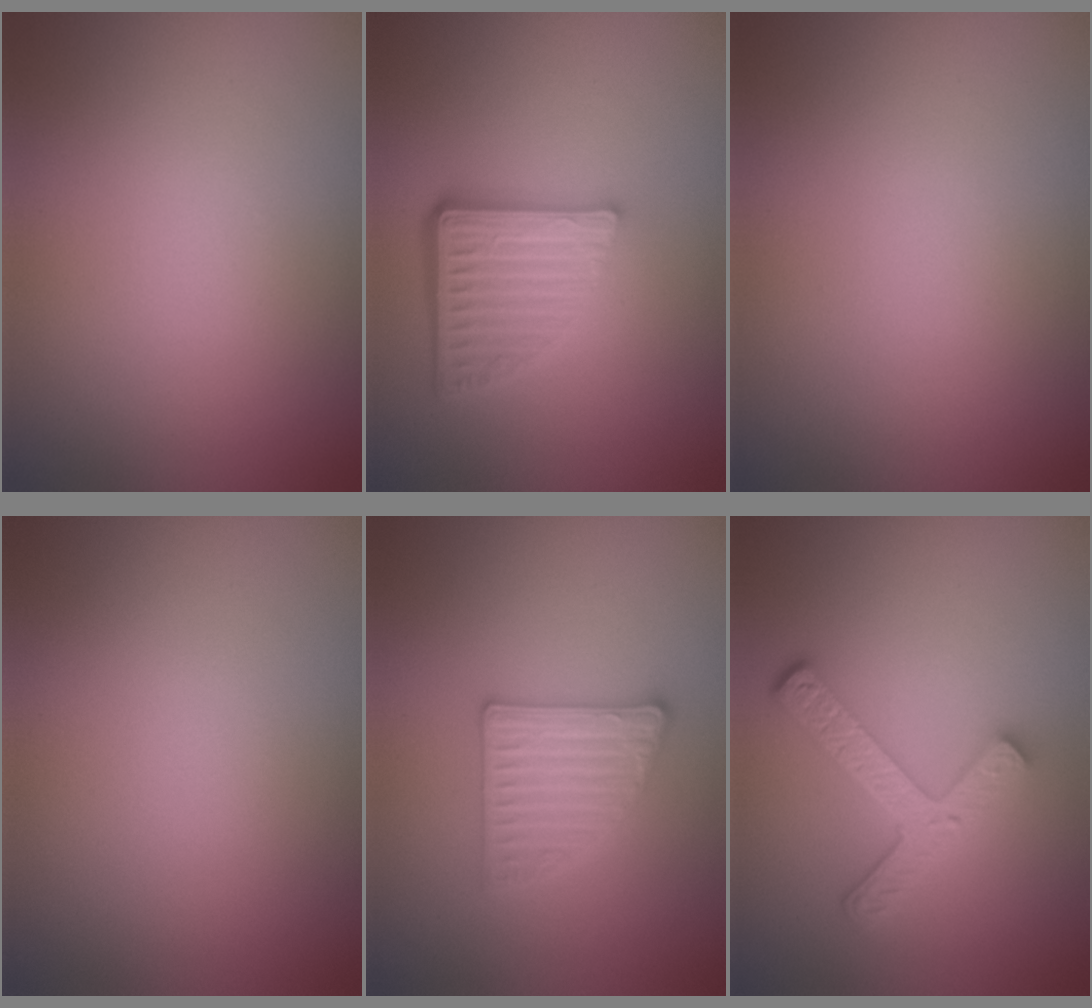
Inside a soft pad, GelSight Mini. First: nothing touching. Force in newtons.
{"total": 5.0, "press": 3.5, "slide": 3.6}
{"total": 0.0}
{"total": 0.0}
{"total": 3.0, "press": 3.0, "slide": 0.6}
{"total": 4.2, "press": 3.3, "slide": 2.6}